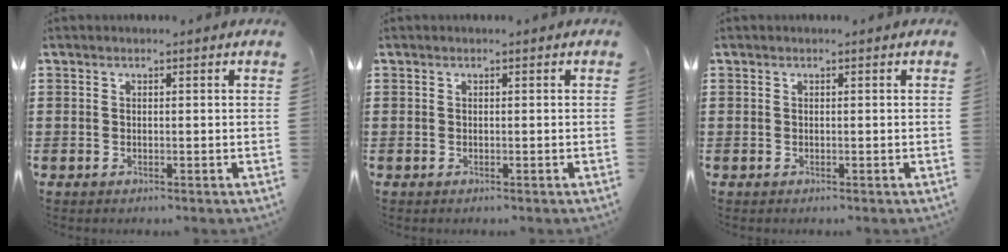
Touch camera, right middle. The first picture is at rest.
{"total": 0.0}
{"total": 0.0}